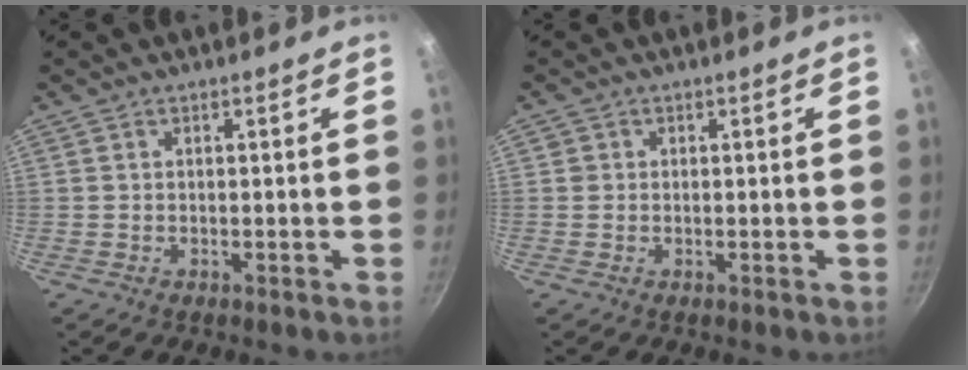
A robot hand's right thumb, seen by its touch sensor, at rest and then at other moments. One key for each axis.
{"total": 0.9, "fx": 0.2, "fy": 0.9, "fz": 0.1, "tx": 0.006, "ty": 0.003, "tz": 0.002}